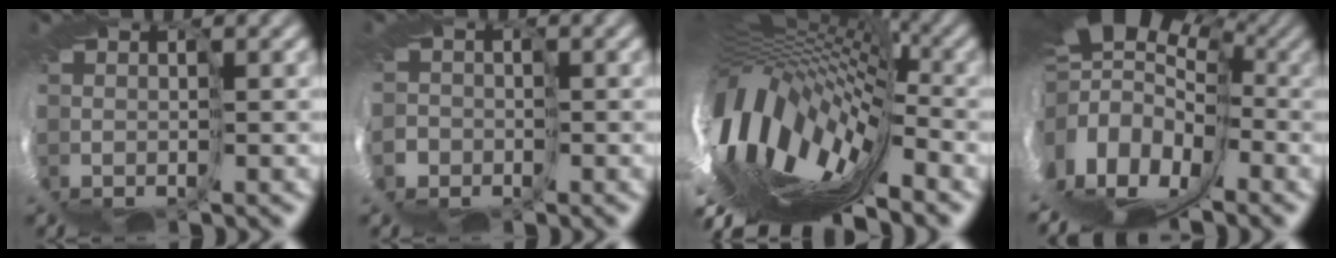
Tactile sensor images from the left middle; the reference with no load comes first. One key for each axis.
{"total": 3.4, "fx": -1.8, "fy": 2.6, "fz": -1.3, "tx": 0.009, "ty": -0.019, "tz": -0.038}
{"total": 12.0, "fx": -3.2, "fy": 4.8, "fz": 10.5, "tx": -0.157, "ty": -0.011, "tz": -0.043}
{"total": 13.4, "fx": -1.8, "fy": 10.0, "fz": 8.7, "tx": -0.111, "ty": -0.016, "tz": -0.030}